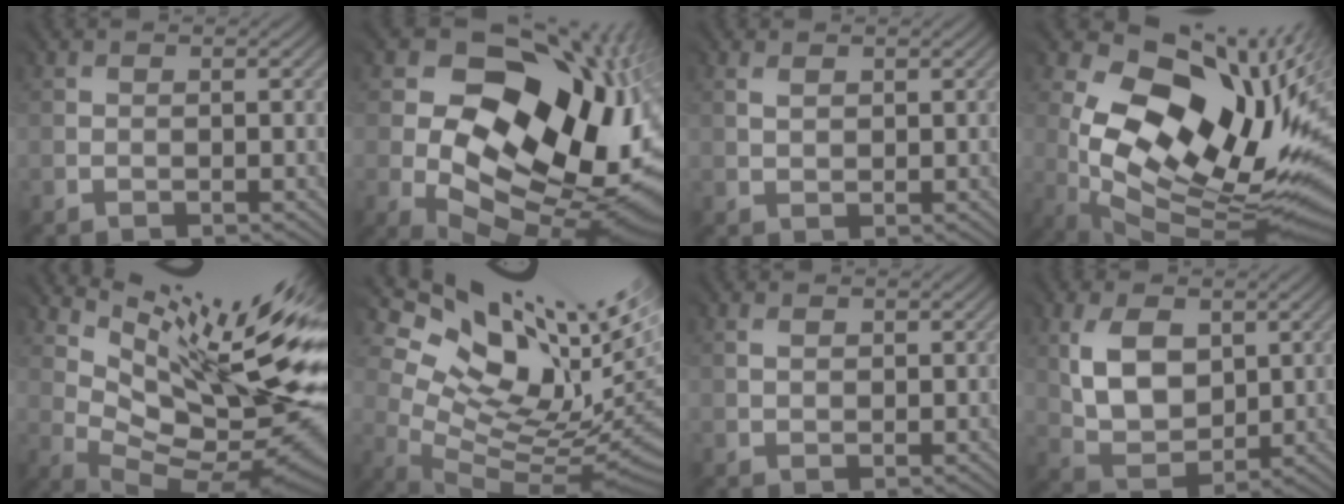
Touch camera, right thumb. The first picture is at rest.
{"total": 19.5, "force": [0.9, 13.2, 14.3], "torque": [-0.210, -0.022, 0.044]}
{"total": 1.5, "force": [0.9, 1.1, 0.6], "torque": [-0.022, 0.000, 0.022]}
{"total": 17.7, "force": [2.5, 9.6, 14.6], "torque": [-0.239, -0.010, 0.056]}
{"total": 15.9, "force": [7.5, 4.9, 13.2], "torque": [-0.208, 0.000, 0.142]}
{"total": 15.3, "force": [7.6, 6.6, 11.5], "torque": [-0.204, 0.003, 0.155]}
{"total": 1.2, "force": [0.6, 0.9, 0.5], "torque": [-0.015, 0.001, 0.015]}
{"total": 8.4, "force": [2.6, 5.5, 5.8], "torque": [-0.134, -0.001, 0.056]}